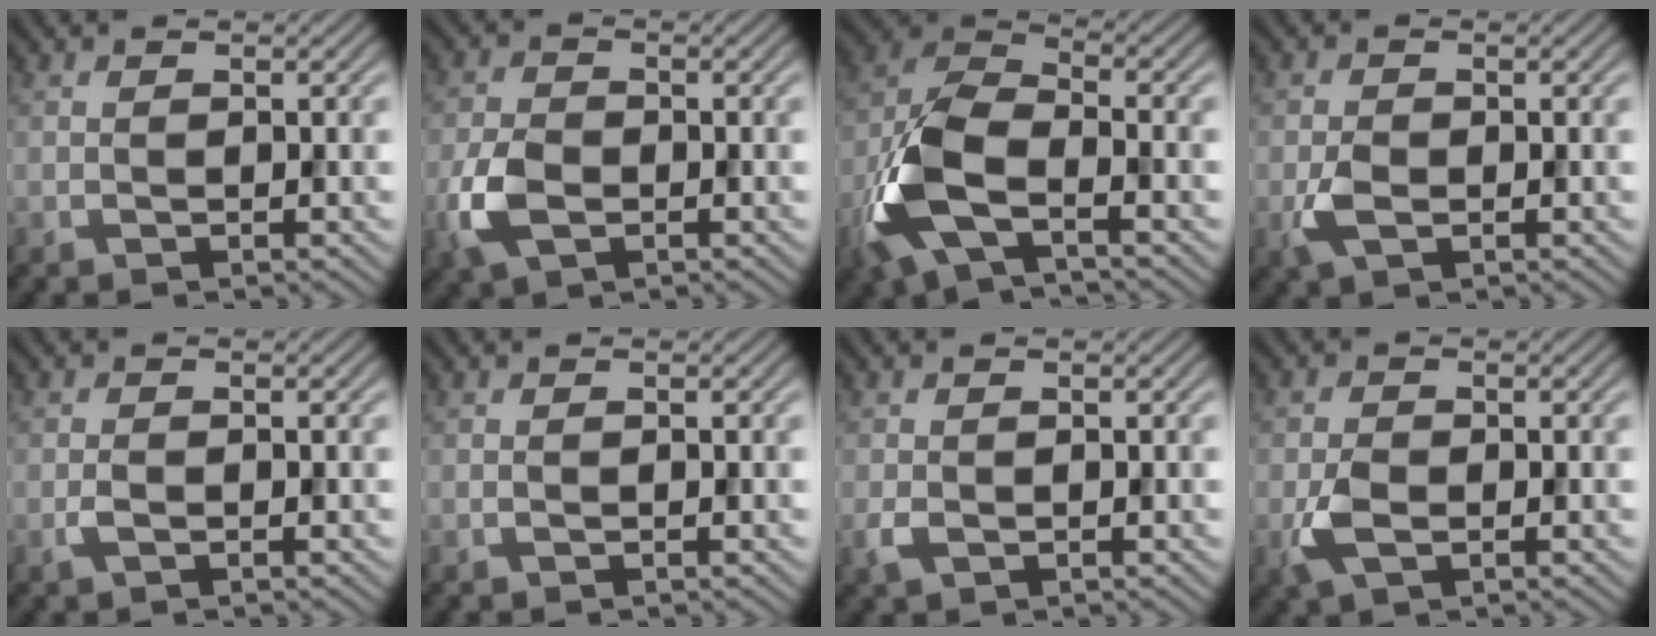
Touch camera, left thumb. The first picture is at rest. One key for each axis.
{"total": 5.2, "fx": -1.8, "fy": 3.3, "fz": 3.6, "tx": -0.088, "ty": -0.005, "tz": -0.045}
{"total": 9.7, "fx": -4.1, "fy": 4.5, "fz": 7.5, "tx": -0.180, "ty": -0.004, "tz": -0.102}
{"total": 2.6, "fx": -0.7, "fy": 1.6, "fz": 1.9, "tx": -0.044, "ty": -0.003, "tz": -0.017}
{"total": 1.2, "fx": -0.4, "fy": 0.4, "fz": 1.0, "tx": -0.023, "ty": 0.002, "tz": -0.012}
{"total": 0.0}
{"total": 1.4, "fx": -0.4, "fy": 0.9, "fz": 1.0, "tx": -0.028, "ty": -0.004, "tz": -0.009}
{"total": 3.1, "fx": -1.0, "fy": 1.8, "fz": 2.3, "tx": -0.054, "ty": -0.004, "tz": -0.023}